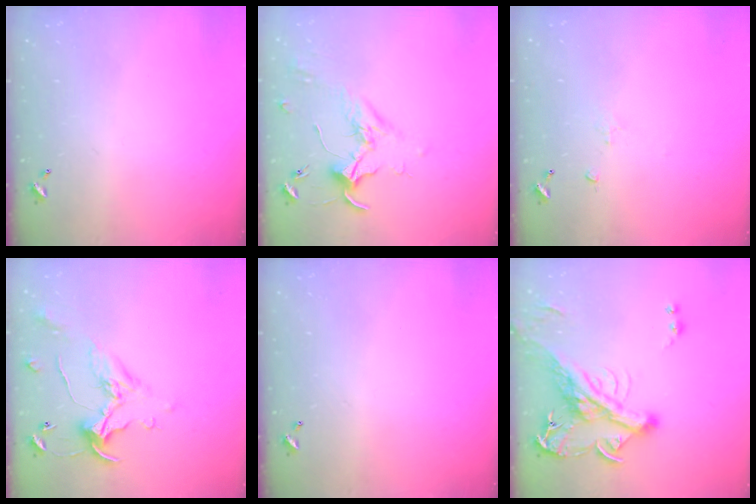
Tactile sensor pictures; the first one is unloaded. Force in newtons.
{"total": 1.7, "press": 1.7, "slide": 0.4}
{"total": 1.1, "press": 0.9, "slide": 0.5}
{"total": 1.1, "press": 0.8, "slide": 0.9}
{"total": 0.0}
{"total": 8.1, "press": 7.8, "slide": 2.3}